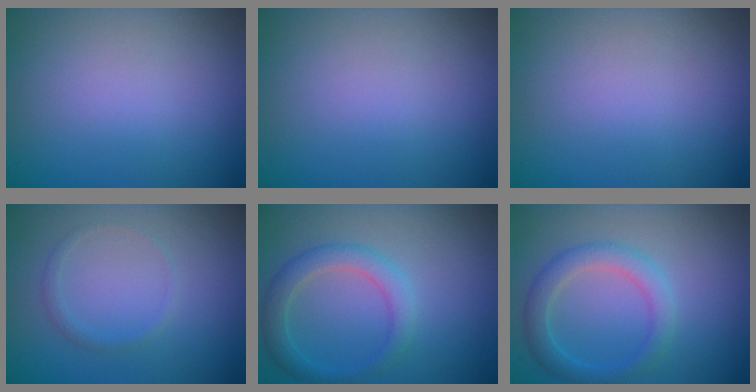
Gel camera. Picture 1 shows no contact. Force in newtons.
{"total": 0.0}
{"total": 0.0}
{"total": 0.9, "press": 0.9, "slide": 0.1}
{"total": 2.8, "press": 2.8, "slide": 0.2}
{"total": 3.0, "press": 3.0, "slide": 0.2}